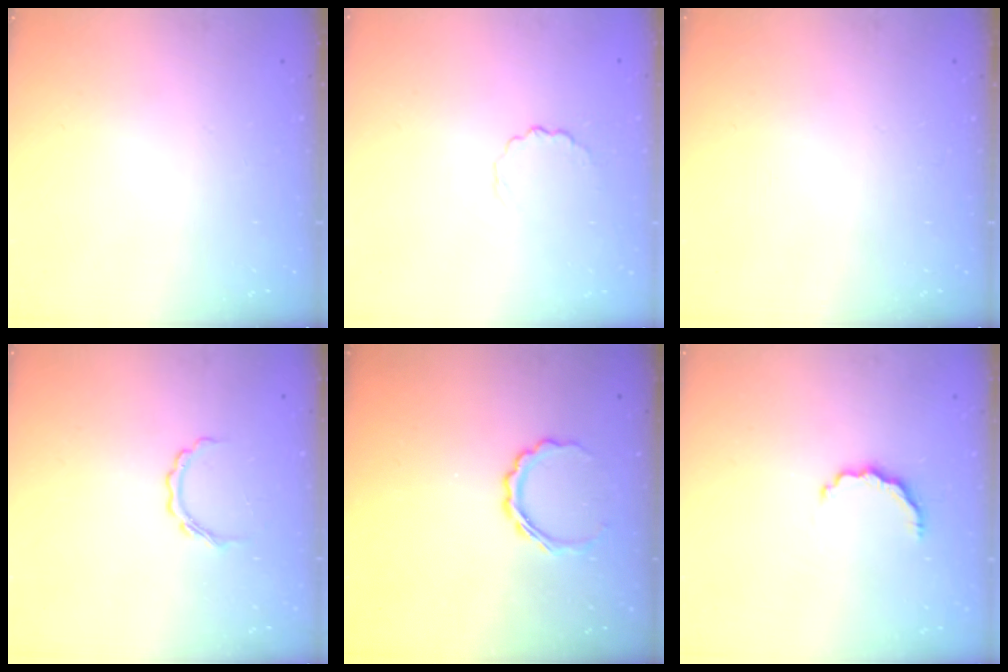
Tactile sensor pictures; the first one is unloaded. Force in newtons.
{"total": 2.8, "press": 2.5, "slide": 1.1}
{"total": 0.0}
{"total": 4.3, "press": 4.3, "slide": 0.6}
{"total": 6.4, "press": 6.3, "slide": 0.9}
{"total": 5.2, "press": 5.2, "slide": 0.8}